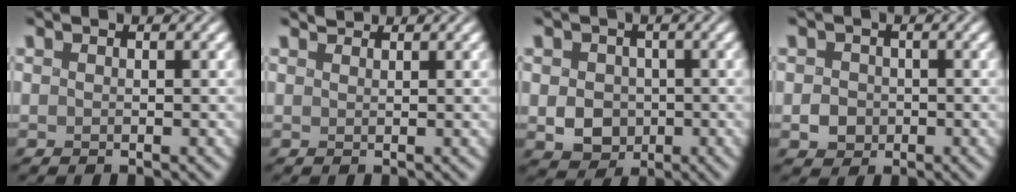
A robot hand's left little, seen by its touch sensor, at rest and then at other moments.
{"total": 1.0, "force": [1.0, 0.2, 0.1], "torque": [0.002, 0.004, 0.019]}
{"total": 4.0, "force": [-0.5, 3.5, 1.9], "torque": [-0.037, 0.001, -0.009]}
{"total": 2.0, "force": [-0.6, 1.8, 0.7], "torque": [-0.012, 0.000, -0.011]}